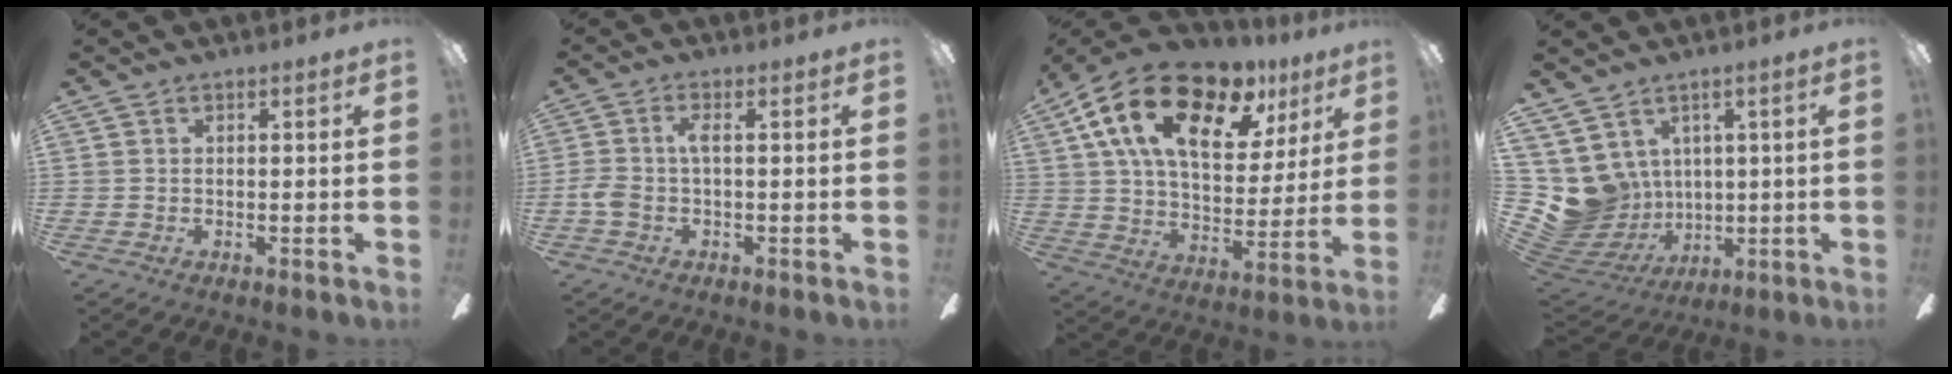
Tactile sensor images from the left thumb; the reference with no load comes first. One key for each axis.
{"total": 4.4, "fx": -0.9, "fy": 1.5, "fz": 4.0, "tx": -0.095, "ty": 0.005, "tz": -0.025}
{"total": 23.2, "fx": 12.2, "fy": 12.0, "fz": 15.5, "tx": -0.275, "ty": -0.048, "tz": 0.206}
{"total": 9.2, "fx": 2.2, "fy": 8.8, "fz": 1.7, "tx": -0.088, "ty": -0.038, "tz": 0.049}